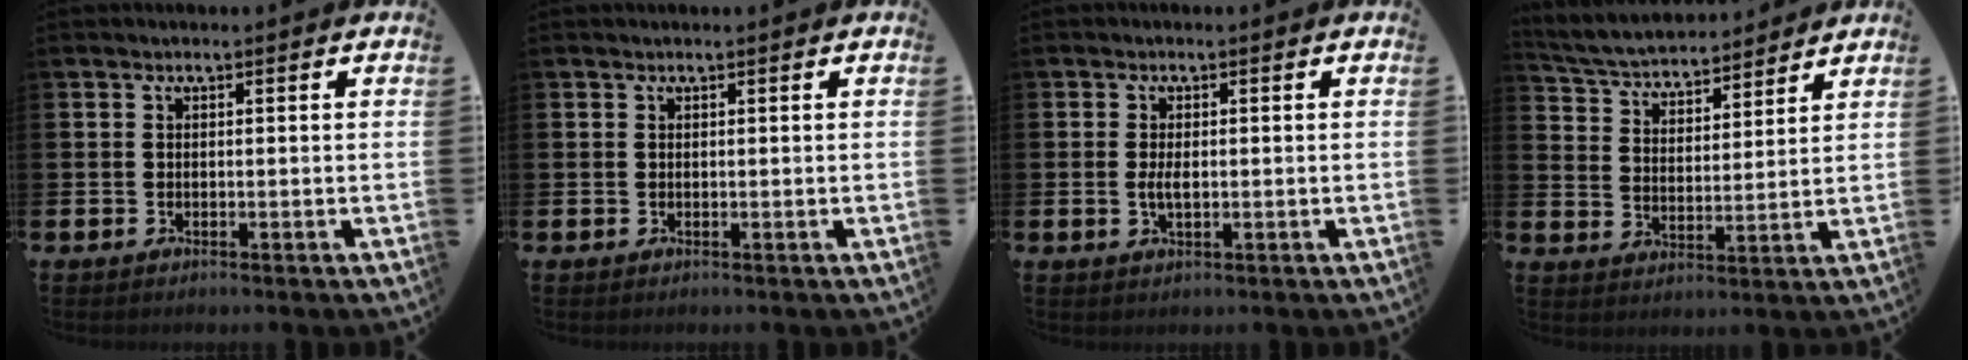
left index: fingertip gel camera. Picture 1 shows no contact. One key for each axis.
{"total": 0.0}
{"total": 2.0, "fx": -0.1, "fy": 0.8, "fz": 1.8, "tx": -0.026, "ty": -0.001, "tz": -0.004}
{"total": 5.1, "fx": 4.8, "fy": 1.3, "fz": 1.0, "tx": -0.047, "ty": -0.042, "tz": 0.078}